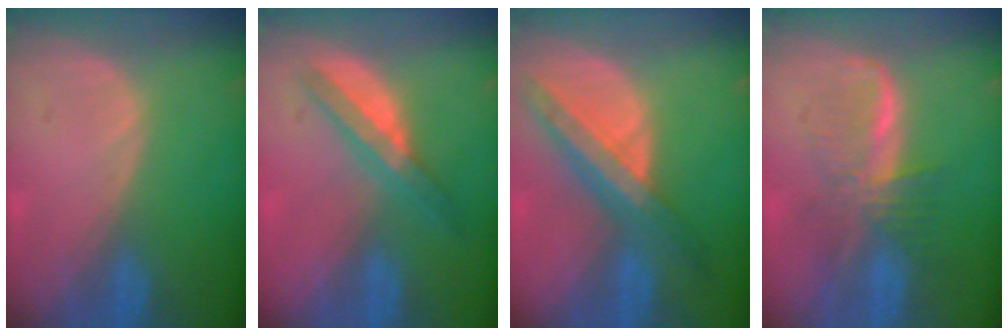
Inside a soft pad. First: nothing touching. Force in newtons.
{"total": 5.4, "press": 5.0, "slide": 1.8}
{"total": 8.8, "press": 7.7, "slide": 4.3}
{"total": 6.8, "press": 6.4, "slide": 2.3}